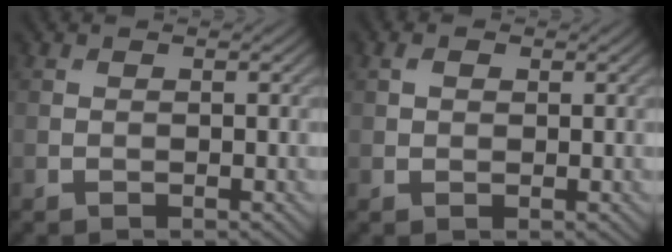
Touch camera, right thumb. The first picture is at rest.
{"total": 1.5, "force": [0.6, 1.0, 0.8], "torque": [-0.018, 0.003, 0.010]}